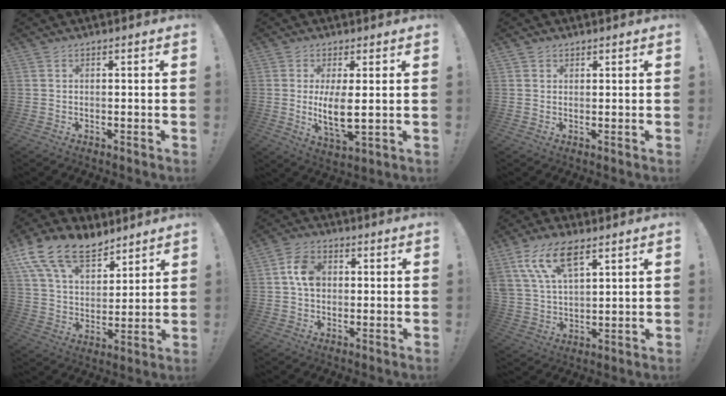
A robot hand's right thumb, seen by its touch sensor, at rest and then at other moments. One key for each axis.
{"total": 8.3, "fx": 0.9, "fy": 2.9, "fz": 7.8, "tx": -0.137, "ty": -0.023, "tz": 0.014}
{"total": 1.3, "fx": 1.0, "fy": 0.9, "fz": 0.2, "tx": 0.000, "ty": -0.002, "tz": 0.018}
{"total": 17.2, "fx": 11.5, "fy": 9.5, "fz": 8.6, "tx": -0.158, "ty": -0.068, "tz": 0.214}
{"total": 8.2, "fx": 1.1, "fy": 6.2, "fz": 5.2, "tx": -0.082, "ty": 0.016, "tz": 0.025}
{"total": 13.6, "fx": 8.0, "fy": 6.6, "fz": 8.7, "tx": -0.178, "ty": -0.025, "tz": 0.150}